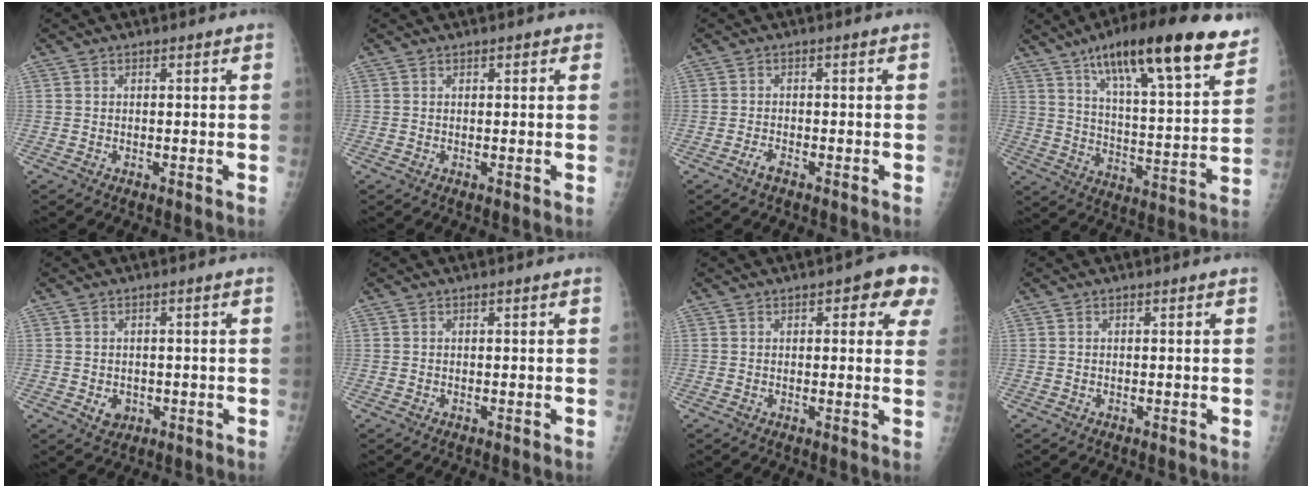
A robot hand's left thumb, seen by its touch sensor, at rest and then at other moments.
{"total": 1.2, "force": [0.6, 0.6, 0.8], "torque": [-0.003, 0.000, 0.005]}
{"total": 1.7, "force": [-1.3, 0.4, 1.1], "torque": [-0.032, 0.010, -0.024]}
{"total": 23.7, "force": [14.8, 5.8, 17.5], "torque": [-0.245, -0.045, 0.230]}
{"total": 2.8, "force": [-0.7, 2.2, 1.5], "torque": [-0.011, 0.004, -0.002]}
{"total": 0.0}
{"total": 7.4, "force": [3.4, 2.9, 5.9], "torque": [-0.037, -0.004, 0.030]}
{"total": 0.0}